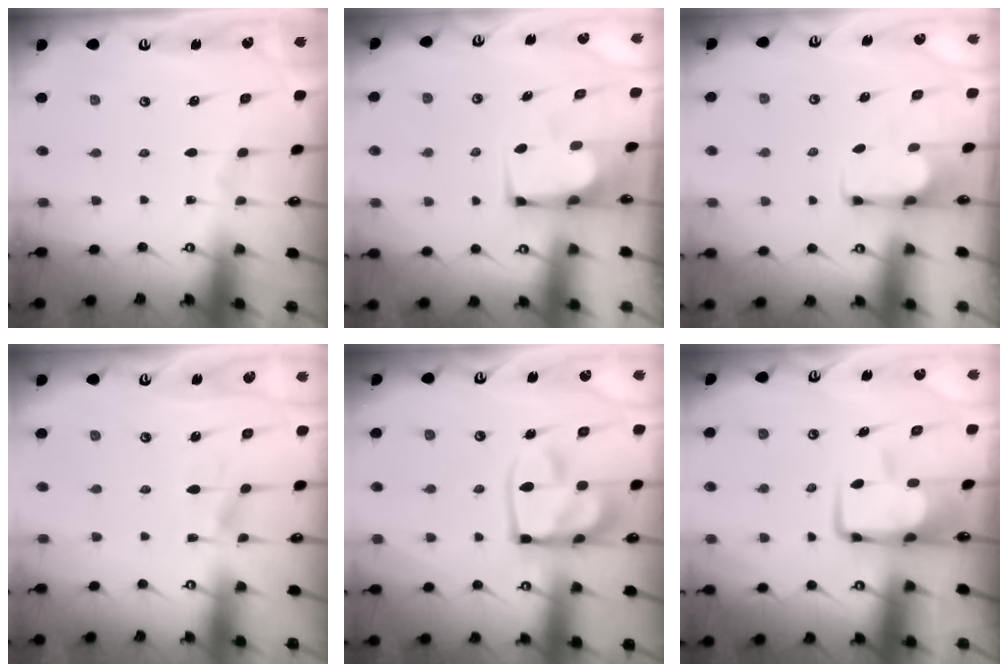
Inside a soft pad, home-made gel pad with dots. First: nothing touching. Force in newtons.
{"total": 1.2, "press": 1.2, "slide": 0.2}
{"total": 2.8, "press": 2.7, "slide": 0.9}
{"total": 5.0, "press": 5.0, "slide": 0.6}
{"total": 15.4, "press": 15.3, "slide": 1.7}
{"total": 7.7, "press": 7.5, "slide": 1.8}